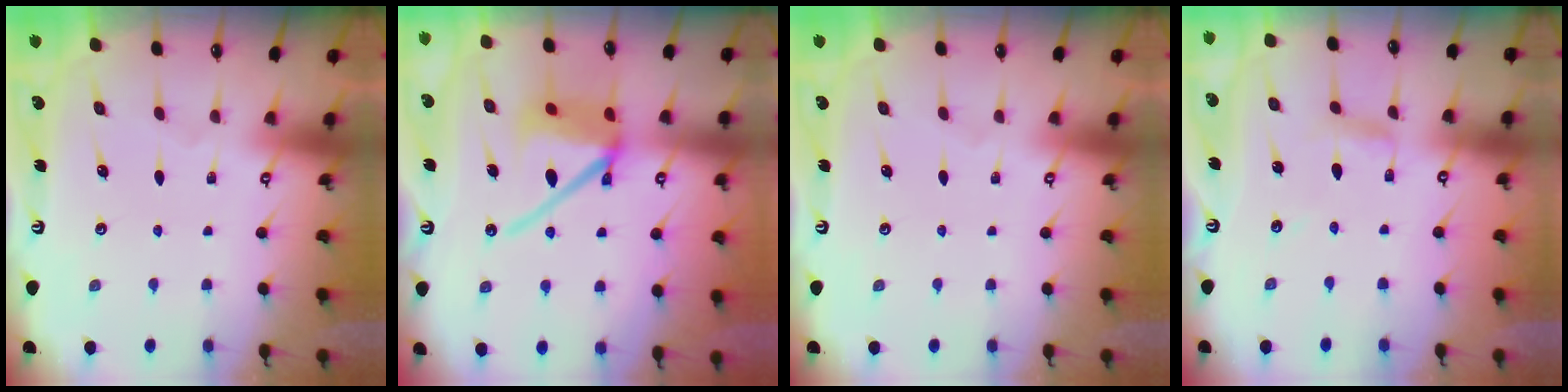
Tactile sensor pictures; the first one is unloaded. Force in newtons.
{"total": 14.2, "press": 14.0, "slide": 2.2}
{"total": 0.0}
{"total": 2.2, "press": 2.2, "slide": 0.2}